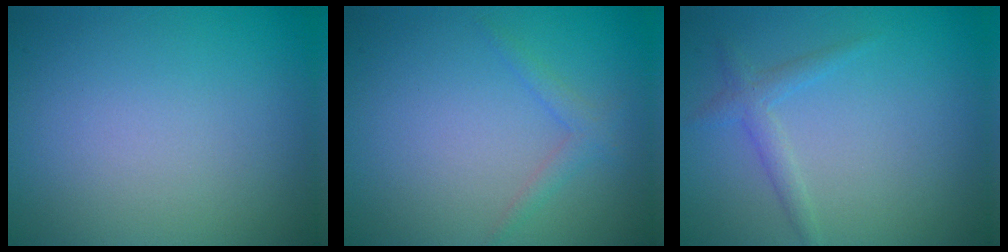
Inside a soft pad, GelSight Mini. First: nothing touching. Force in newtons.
{"total": 1.3, "press": 1.3, "slide": 0.1}
{"total": 1.6, "press": 1.6, "slide": 0.1}